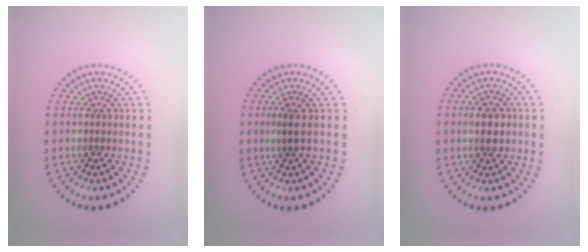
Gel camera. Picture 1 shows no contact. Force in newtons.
{"total": 1.3, "press": 1.0, "slide": 0.8}
{"total": 2.3, "press": 2.3, "slide": 0.2}